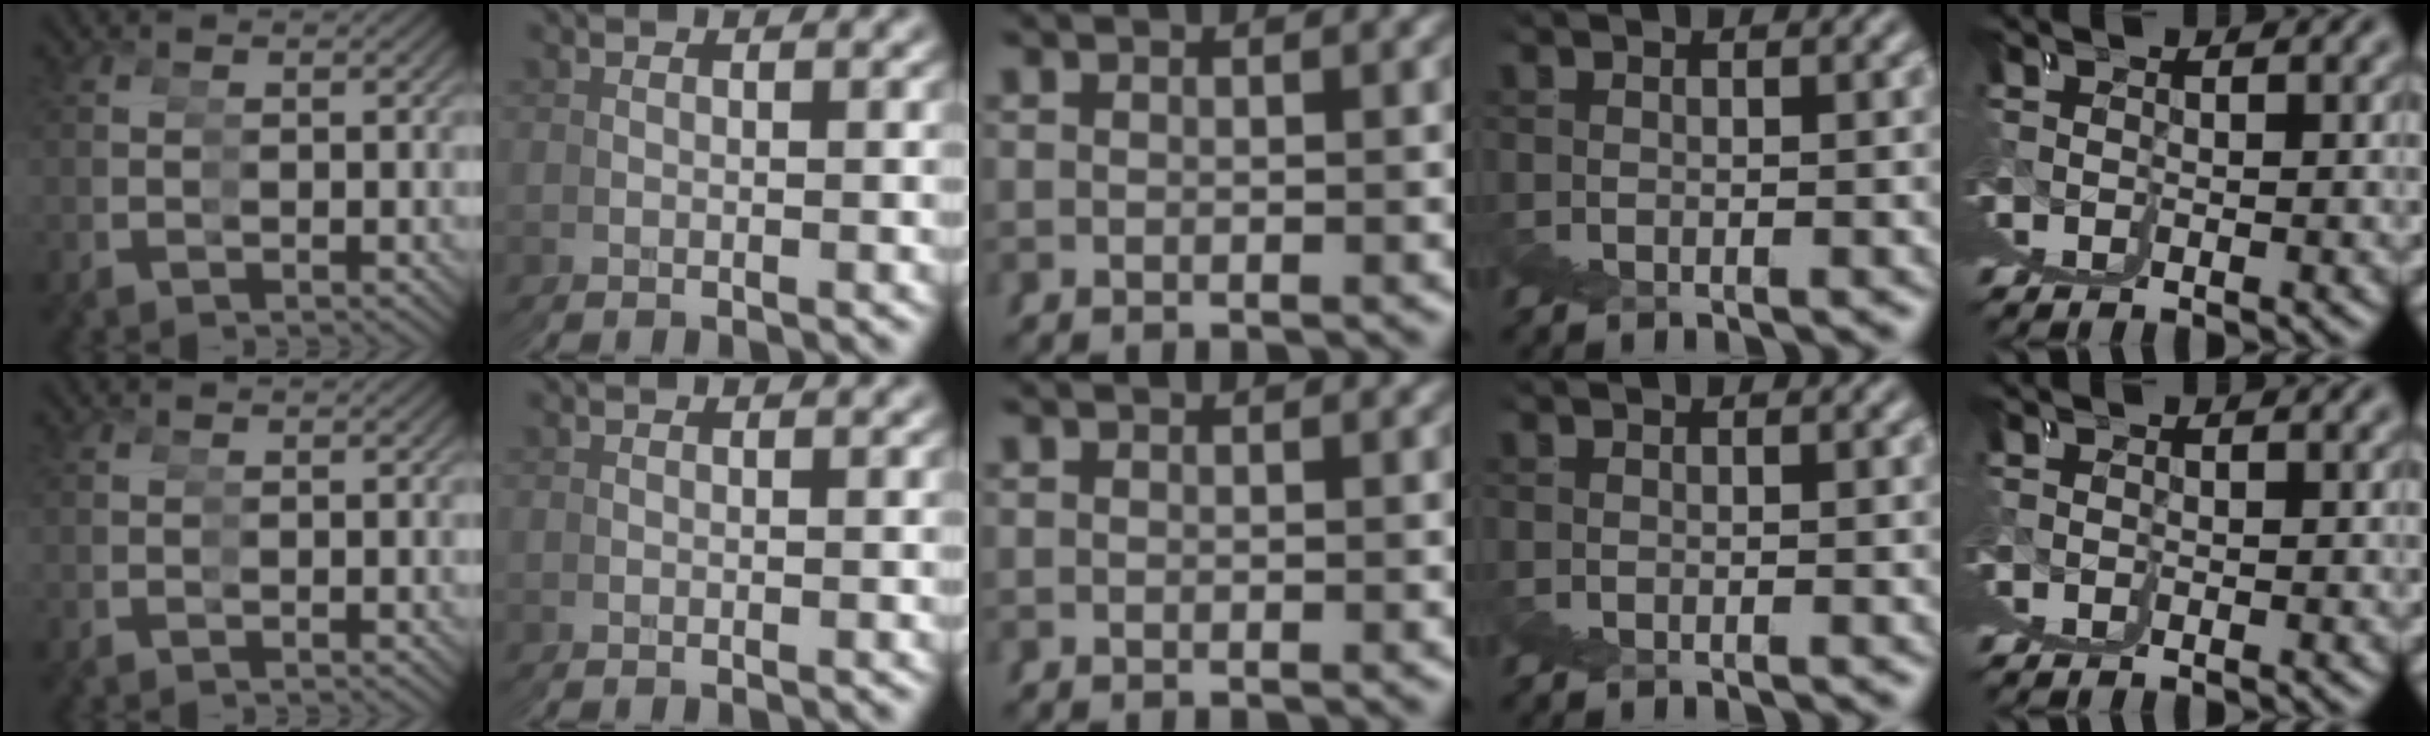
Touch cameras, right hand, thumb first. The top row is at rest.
{}